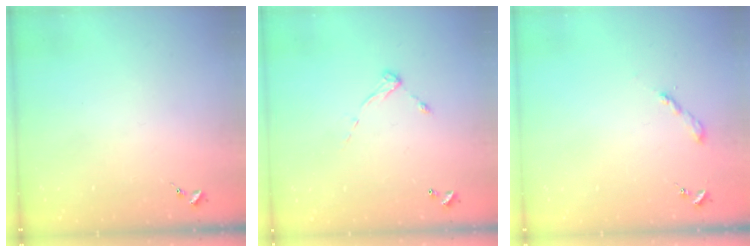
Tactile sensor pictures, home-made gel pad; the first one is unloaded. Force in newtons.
{"total": 6.9, "press": 6.9, "slide": 0.5}
{"total": 2.0, "press": 2.0, "slide": 0.2}